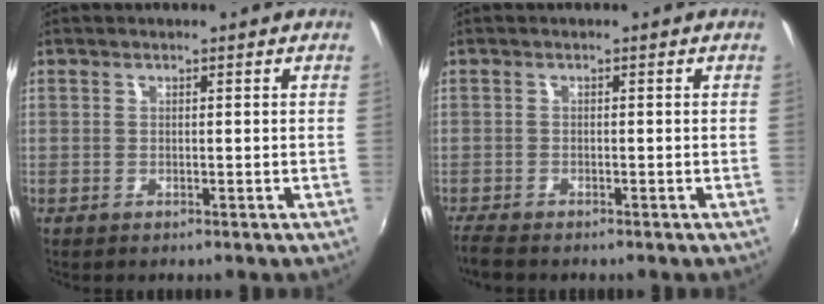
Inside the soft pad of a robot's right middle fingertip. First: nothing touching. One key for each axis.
{"total": 3.2, "fx": -2.9, "fy": 0.6, "fz": 1.2, "tx": -0.034, "ty": -0.017, "tz": -0.057}